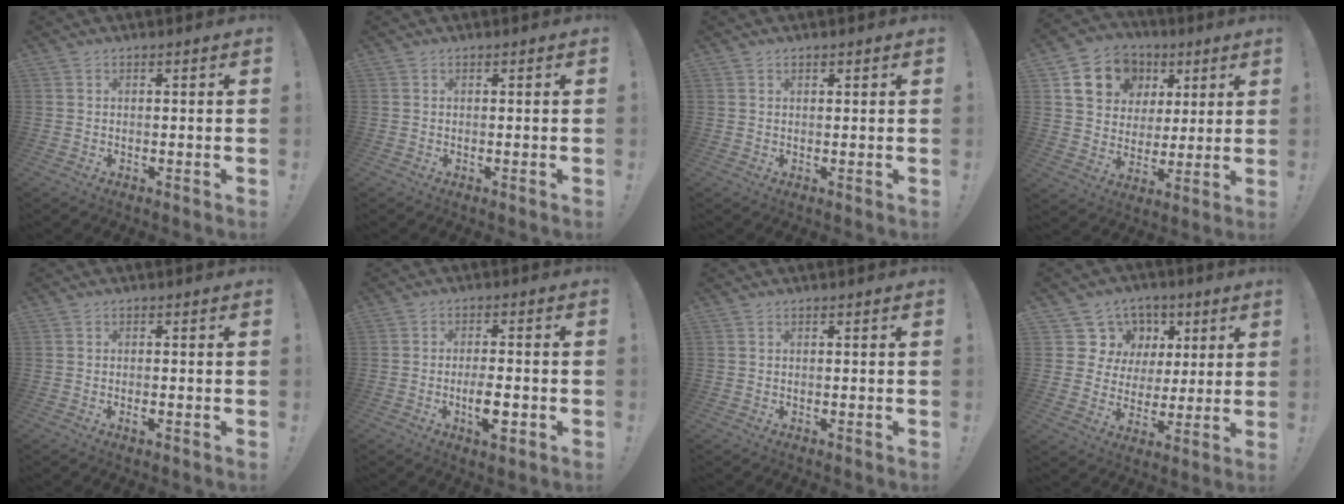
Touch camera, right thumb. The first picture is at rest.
{"total": 0.0}
{"total": 0.8, "force": [0.6, 0.5, 0.3], "torque": [0.000, -0.002, 0.011]}
{"total": 15.1, "force": [6.4, 12.4, 5.8], "torque": [-0.087, -0.020, 0.140]}
{"total": 1.2, "force": [-0.7, 0.2, 0.9], "torque": [-0.022, 0.003, -0.011]}
{"total": 7.2, "force": [-2.5, 2.2, 6.4], "torque": [-0.117, 0.002, -0.042]}
{"total": 0.0}
{"total": 11.2, "force": [4.6, 10.0, 2.1], "torque": [-0.031, -0.029, 0.103]}